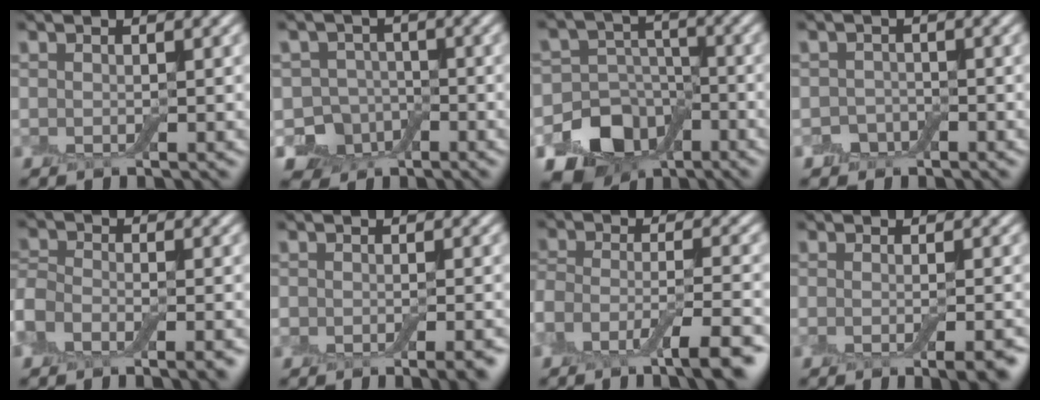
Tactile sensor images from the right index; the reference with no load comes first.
{"total": 4.9, "force": [-2.2, 4.1, 1.5], "torque": [-0.009, 0.007, -0.048]}
{"total": 10.4, "force": [-6.0, 7.9, 3.1], "torque": [-0.034, -0.013, -0.108]}
{"total": 1.5, "force": [-0.9, 1.2, 0.3], "torque": [0.002, 0.003, -0.020]}
{"total": 5.6, "force": [-3.4, 2.9, 3.3], "torque": [-0.050, 0.001, -0.069]}
{"total": 4.4, "force": [-2.9, 1.8, 2.7], "torque": [-0.026, -0.001, -0.026]}
{"total": 6.9, "force": [-4.4, 1.7, 5.0], "torque": [-0.082, -0.001, -0.085]}
{"total": 4.4, "force": [-1.6, 1.6, 3.7], "torque": [-0.029, 0.002, -0.019]}